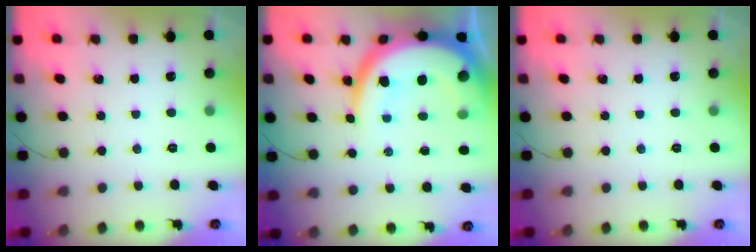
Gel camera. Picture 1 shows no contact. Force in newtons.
{"total": 18.4, "press": 18.3, "slide": 1.9}
{"total": 0.0}